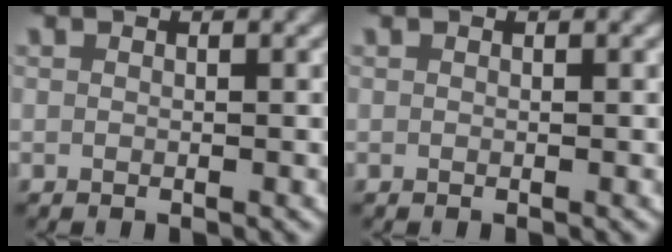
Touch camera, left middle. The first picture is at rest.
{"total": 0.0}